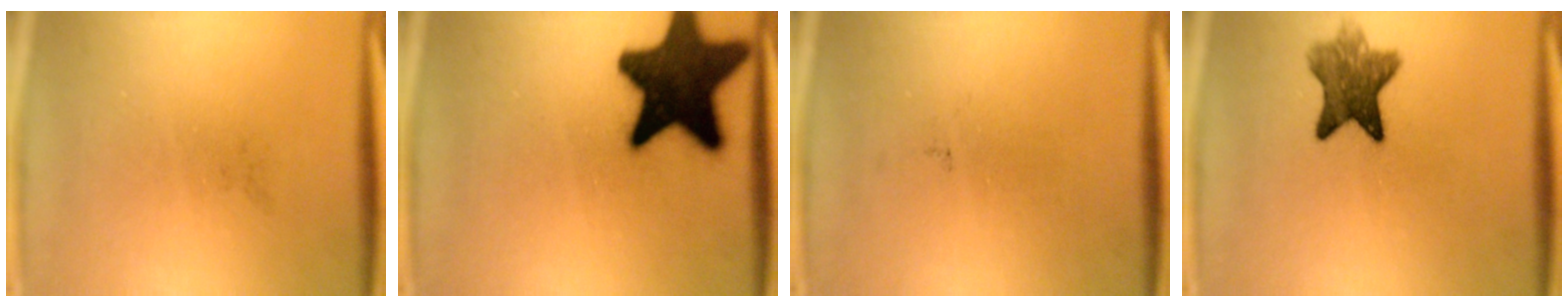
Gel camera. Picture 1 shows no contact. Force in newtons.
{"total": 18.6}
{"total": 0.0}
{"total": 7.3}